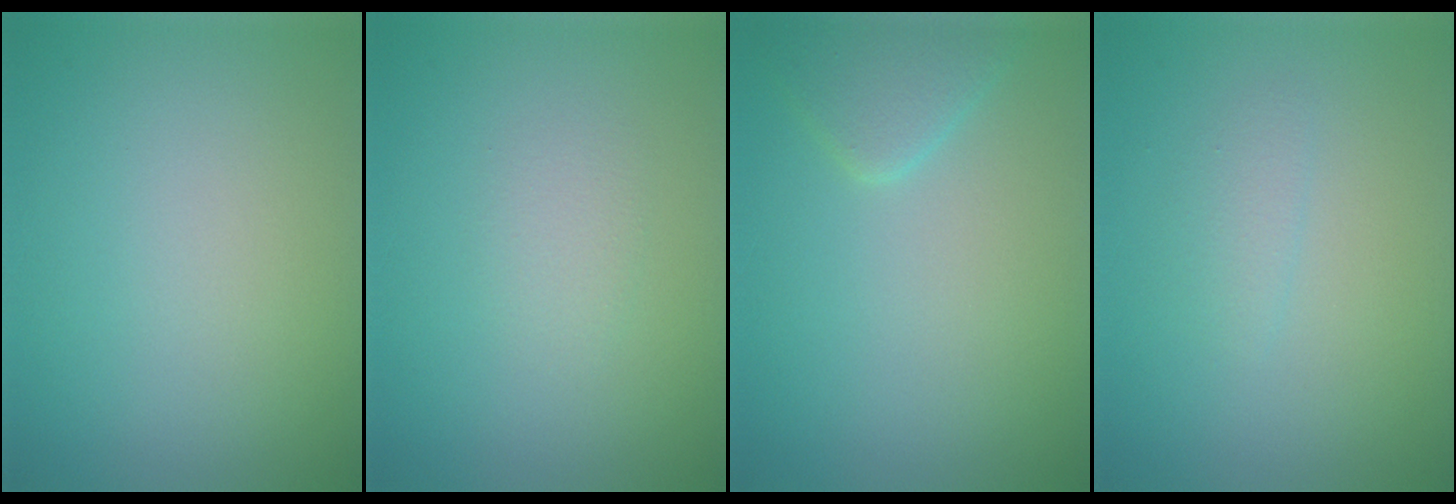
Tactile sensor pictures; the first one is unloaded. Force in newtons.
{"total": 1.1, "press": 1.1, "slide": 0.1}
{"total": 2.3, "press": 2.3, "slide": 0.1}
{"total": 1.1, "press": 1.1, "slide": 0.1}